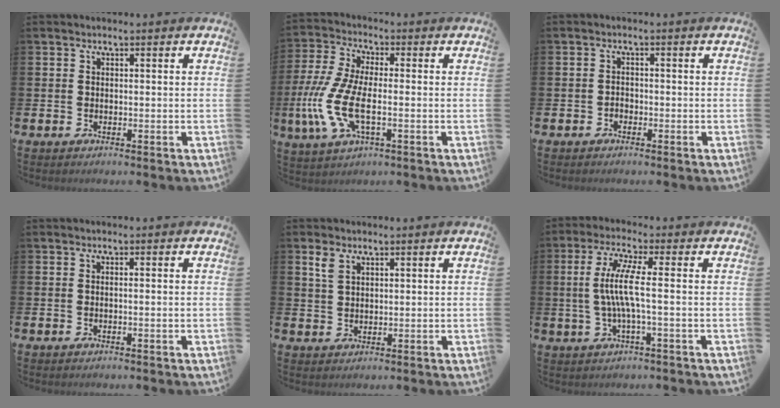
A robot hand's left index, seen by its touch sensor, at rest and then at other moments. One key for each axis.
{"total": 10.1, "fx": -1.8, "fy": 4.2, "fz": 9.0, "tx": -0.211, "ty": -0.017, "tz": -0.035}
{"total": 1.2, "fx": -0.8, "fy": 0.9, "fz": 0.1, "tx": 0.003, "ty": 0.001, "tz": -0.019}
{"total": 0.5, "fx": 0.0, "fy": -0.2, "fz": 0.4, "tx": -0.006, "ty": -0.002, "tz": -0.001}
{"total": 2.9, "fx": 2.1, "fy": 1.3, "fz": 1.4, "tx": -0.008, "ty": -0.006, "tz": 0.034}
{"total": 6.4, "fx": -0.3, "fy": 0.4, "fz": 6.4, "tx": -0.132, "ty": -0.006, "tz": -0.014}